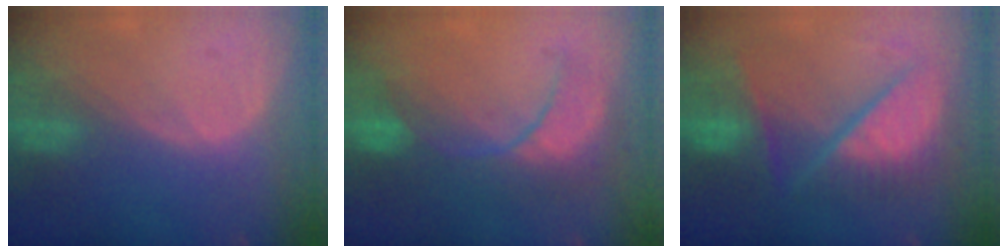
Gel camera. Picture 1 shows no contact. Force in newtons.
{"total": 8.1, "press": 8.1, "slide": 0.8}
{"total": 10.4, "press": 10.3, "slide": 1.2}